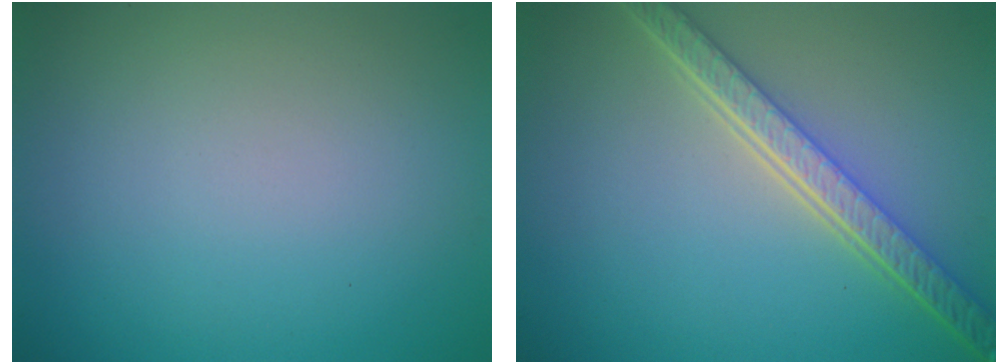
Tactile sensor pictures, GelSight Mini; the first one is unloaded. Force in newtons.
{"total": 5.4, "press": 4.1, "slide": 3.5}